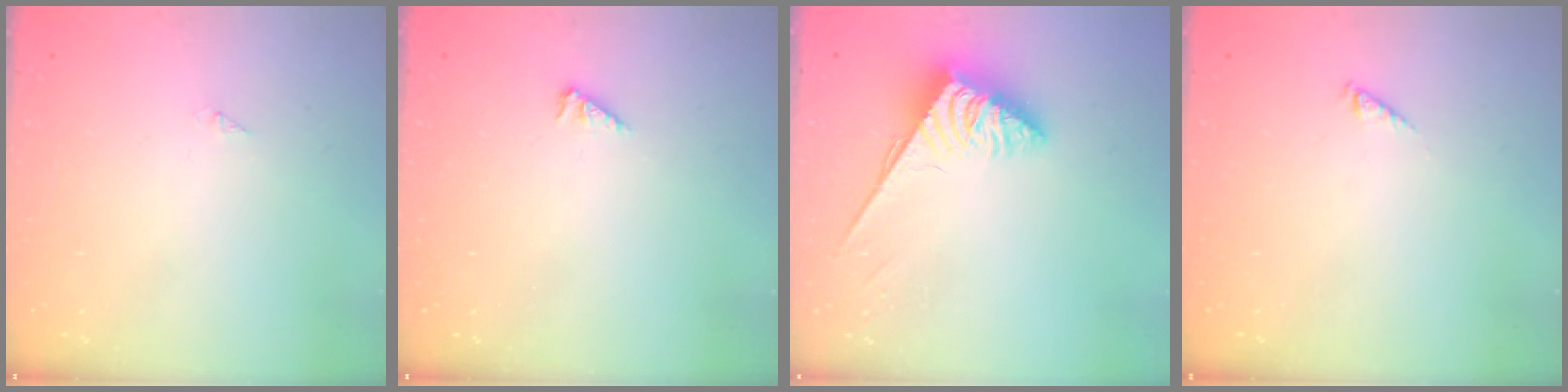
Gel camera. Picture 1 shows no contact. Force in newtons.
{"total": 2.2, "press": 2.1, "slide": 0.5}
{"total": 3.7, "press": 3.6, "slide": 0.6}
{"total": 0.9, "press": 0.8, "slide": 0.3}